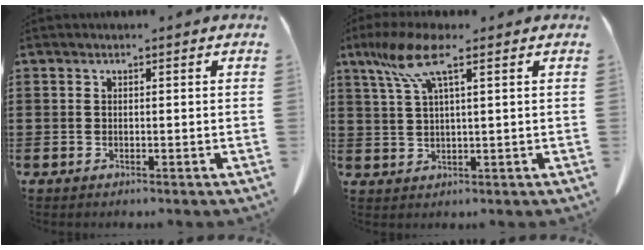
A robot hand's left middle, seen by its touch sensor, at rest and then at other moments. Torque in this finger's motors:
{"motor_torque": [1.36, -0.03, 0.66, 0.14]}